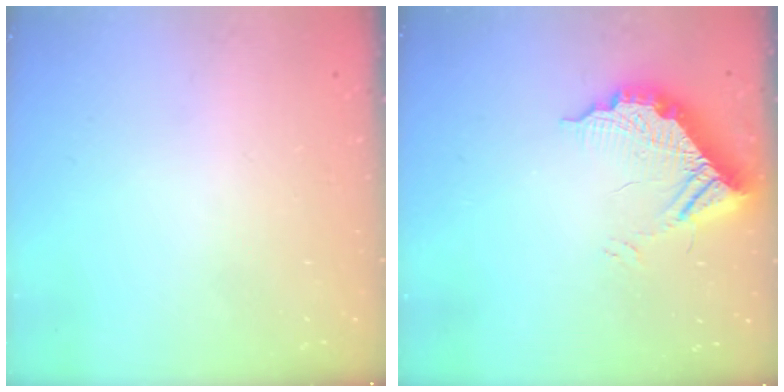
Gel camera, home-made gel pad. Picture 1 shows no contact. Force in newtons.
{"total": 13.0, "press": 12.9, "slide": 1.1}